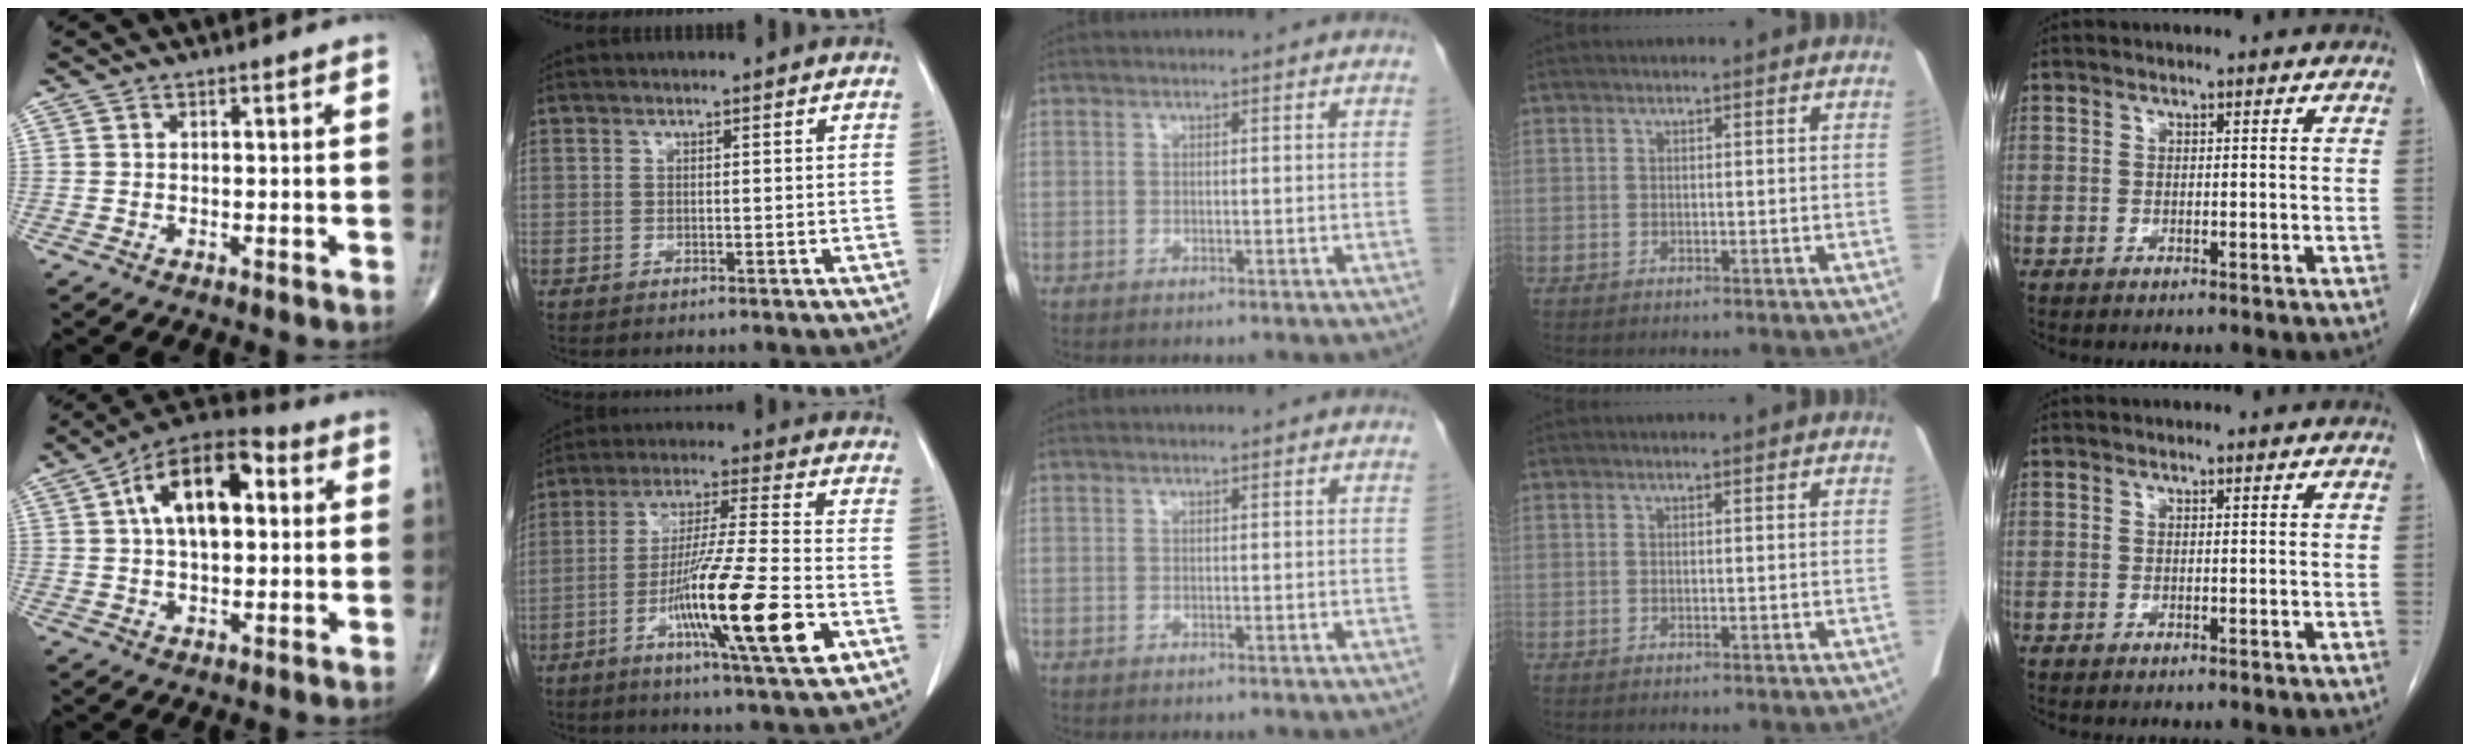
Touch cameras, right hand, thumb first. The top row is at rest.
{"thumb": {"total": 15.6, "force": [3.4, 8.2, 12.9], "torque": [-0.197, 0.027, 0.047]}, "index": {"total": 17.3, "force": [-6.1, 0.1, 16.2], "torque": [-0.292, -0.022, -0.106]}}